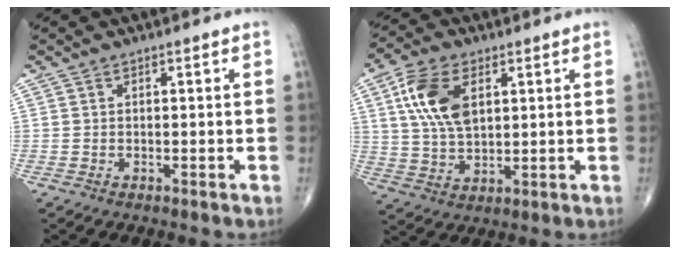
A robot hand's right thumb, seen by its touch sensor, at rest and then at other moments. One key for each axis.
{"total": 11.6, "fx": 3.7, "fy": 6.4, "fz": 9.0, "tx": -0.172, "ty": -0.005, "tz": 0.073}